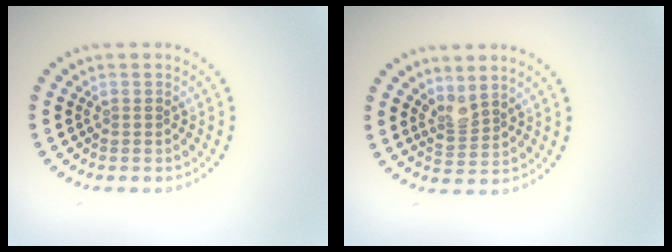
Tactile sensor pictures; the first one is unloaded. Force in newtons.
{"total": 2.0, "press": 1.5, "slide": 1.3}